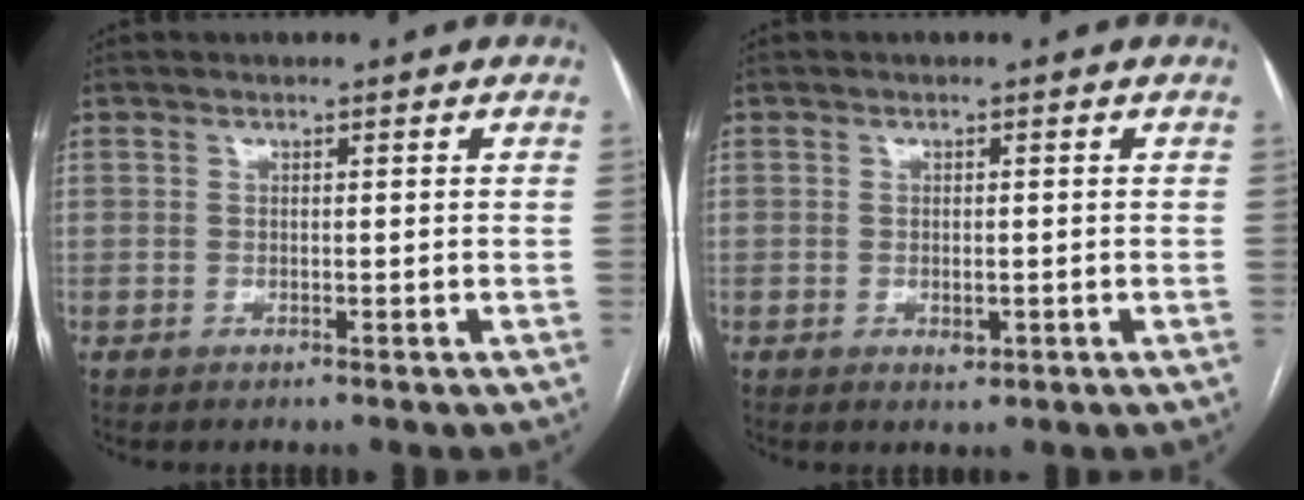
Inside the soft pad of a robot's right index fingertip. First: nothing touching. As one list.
[{"total": 1.7, "force": [-0.5, 1.0, 1.3], "torque": [-0.022, -0.002, -0.002]}]